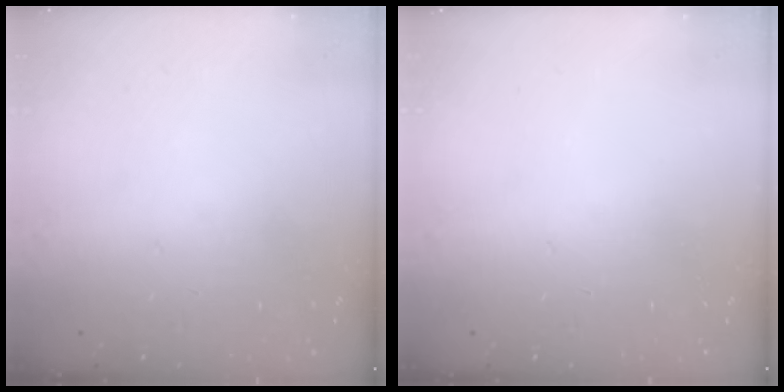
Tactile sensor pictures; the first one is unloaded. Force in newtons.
{"total": 0.0}